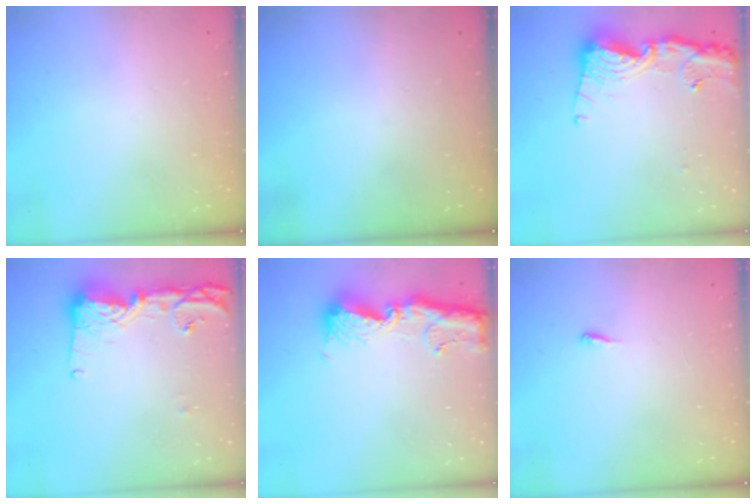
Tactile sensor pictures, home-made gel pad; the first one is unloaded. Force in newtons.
{"total": 0.0}
{"total": 14.4, "press": 14.3, "slide": 1.9}
{"total": 14.0, "press": 13.9, "slide": 1.3}
{"total": 14.1, "press": 14.0, "slide": 1.5}
{"total": 4.1, "press": 4.0, "slide": 0.5}